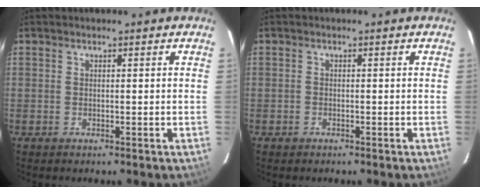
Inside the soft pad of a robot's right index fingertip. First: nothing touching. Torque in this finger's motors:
{"motor_torque": [-0.05, 0.09, 0.10, 0.01]}